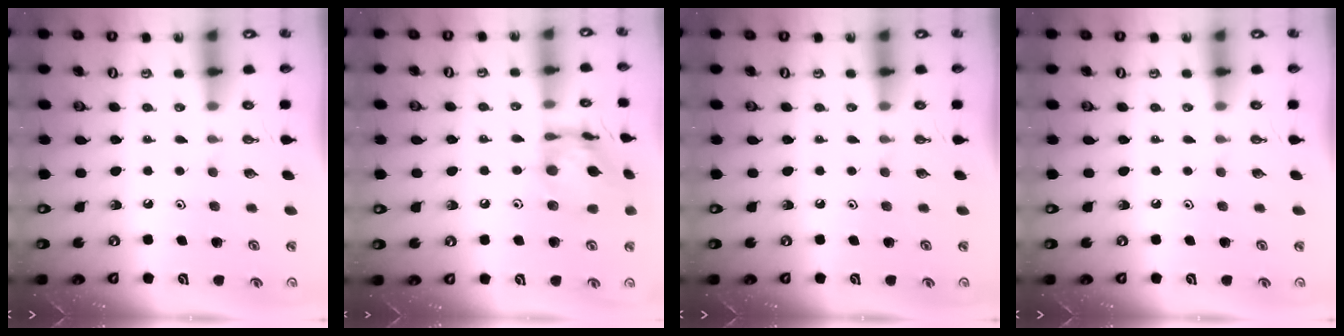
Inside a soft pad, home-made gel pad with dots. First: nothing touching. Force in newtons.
{"total": 14.0, "press": 13.9, "slide": 1.2}
{"total": 0.0}
{"total": 0.0}